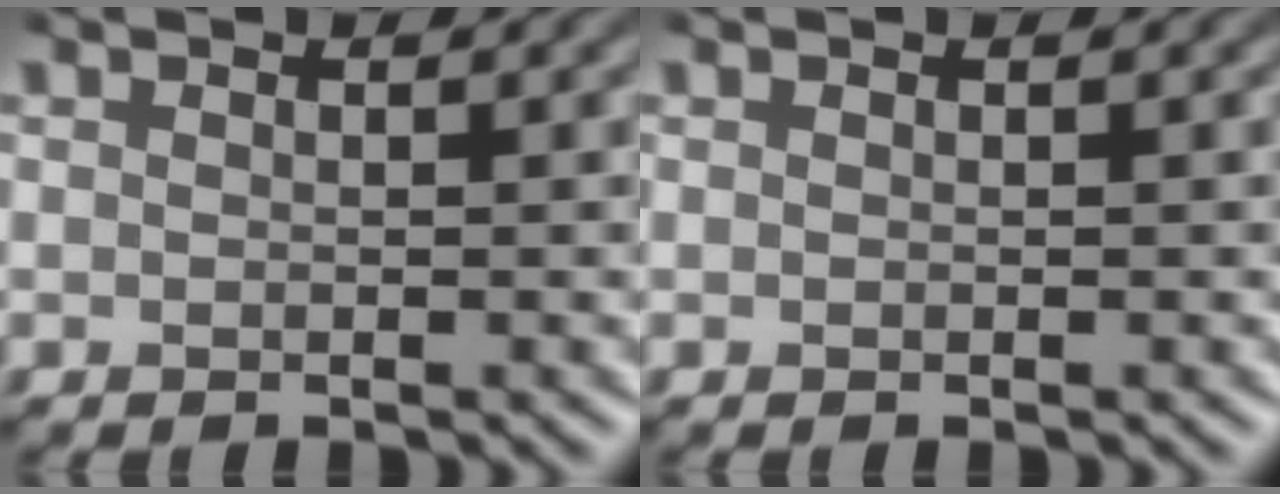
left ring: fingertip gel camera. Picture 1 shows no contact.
{"total": 0.0}